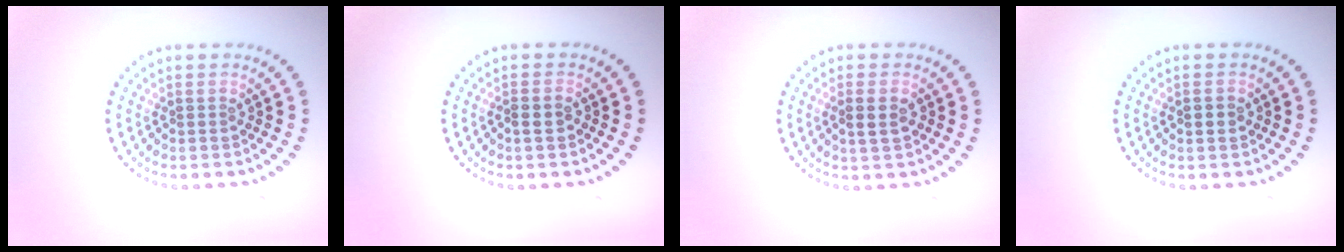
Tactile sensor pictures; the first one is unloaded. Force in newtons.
{"total": 0.9, "press": 0.8, "slide": 0.3}
{"total": 1.7, "press": 1.7, "slide": 0.3}
{"total": 1.5, "press": 1.5, "slide": 0.0}